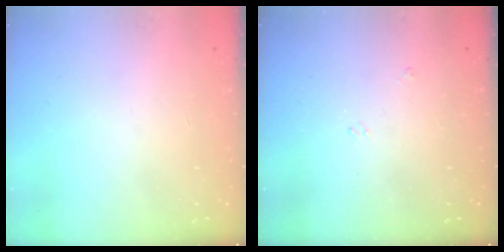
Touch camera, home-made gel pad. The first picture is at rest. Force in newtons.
{"total": 2.7, "press": 2.7, "slide": 0.4}